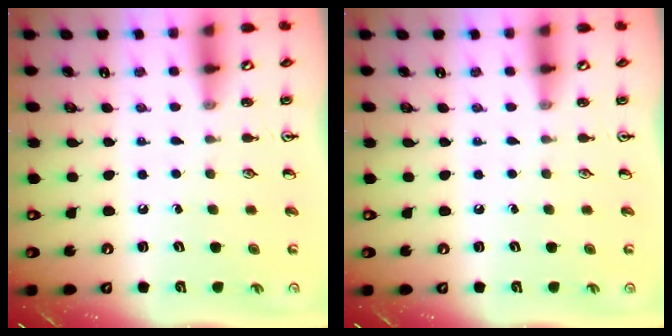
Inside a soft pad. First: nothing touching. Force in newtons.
{"total": 0.0}